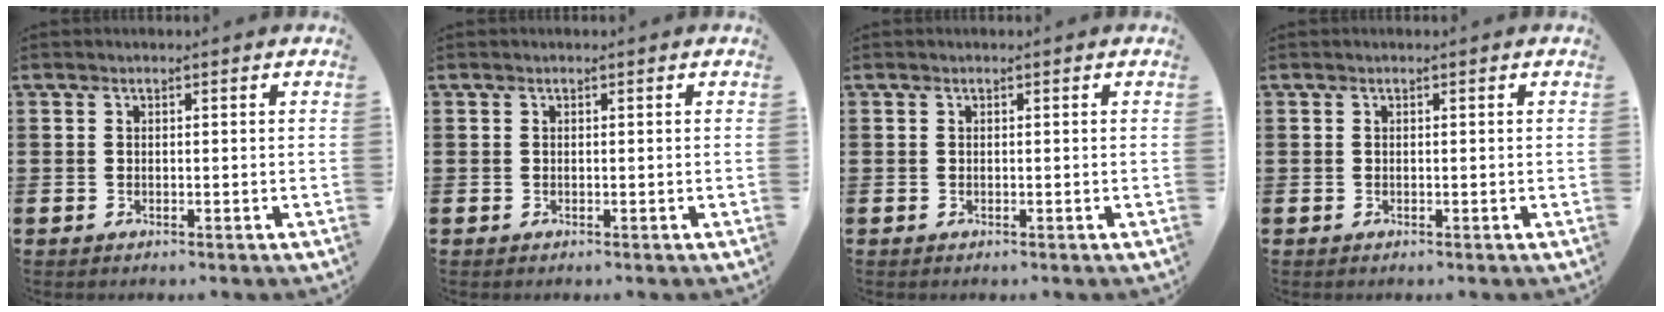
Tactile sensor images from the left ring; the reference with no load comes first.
{"total": 0.0}
{"total": 0.0}
{"total": 0.0}